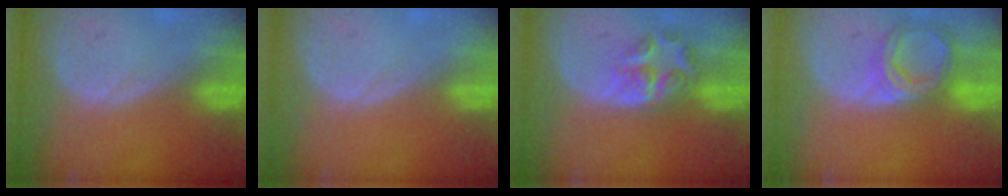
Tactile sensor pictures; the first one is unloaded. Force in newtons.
{"total": 0.0}
{"total": 6.0, "press": 5.1, "slide": 3.1}
{"total": 6.7, "press": 6.1, "slide": 2.7}